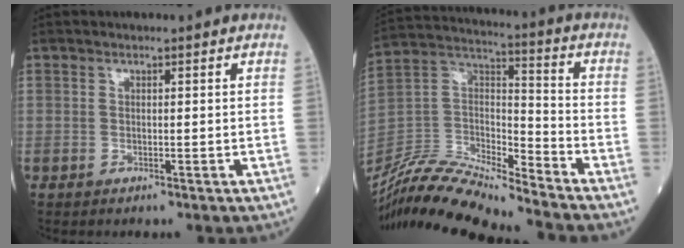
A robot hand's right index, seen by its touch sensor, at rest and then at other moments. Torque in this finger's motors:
{"motor_torque": [-0.39, -0.29, -0.23, -0.12]}